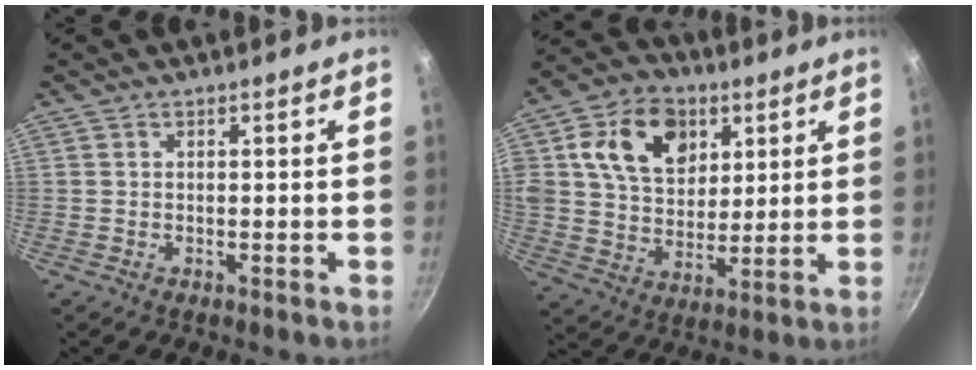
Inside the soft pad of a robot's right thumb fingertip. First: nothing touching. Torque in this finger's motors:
{"motor_torque": [2.43, 2.57, 1.93, -0.02, 0.24]}